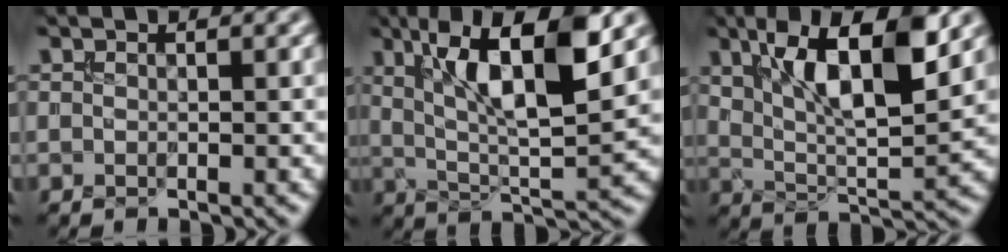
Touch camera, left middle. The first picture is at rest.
{"total": 10.1, "force": [3.5, 3.0, 9.0], "torque": [-0.149, 0.002, 0.060]}
{"total": 9.4, "force": [3.7, 3.4, 7.9], "torque": [-0.135, 0.003, 0.066]}